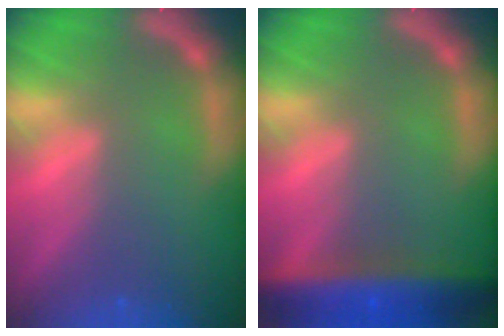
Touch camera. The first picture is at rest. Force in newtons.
{"total": 8.0}